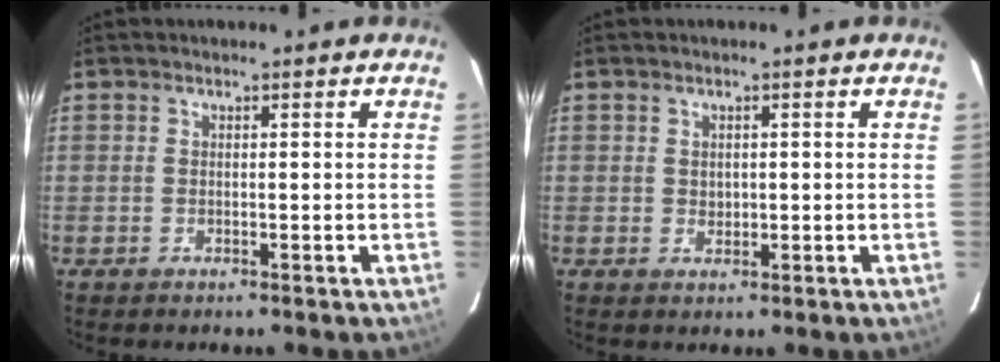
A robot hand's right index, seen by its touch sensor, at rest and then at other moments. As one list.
[{"total": 1.4, "force": [0.3, 1.3, 0.4], "torque": [-0.002, 0.001, 0.008]}]